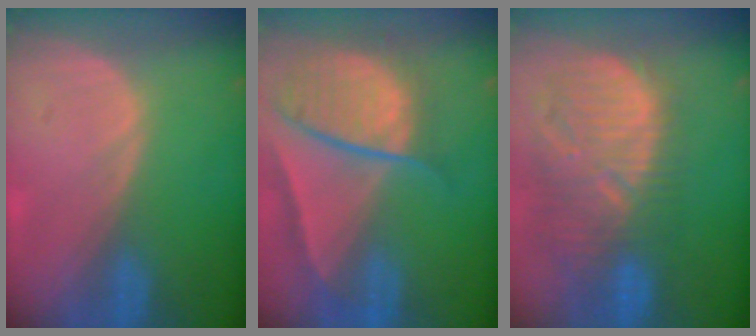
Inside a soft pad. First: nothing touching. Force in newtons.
{"total": 10.2, "press": 8.6, "slide": 5.4}
{"total": 12.6, "press": 11.2, "slide": 5.8}